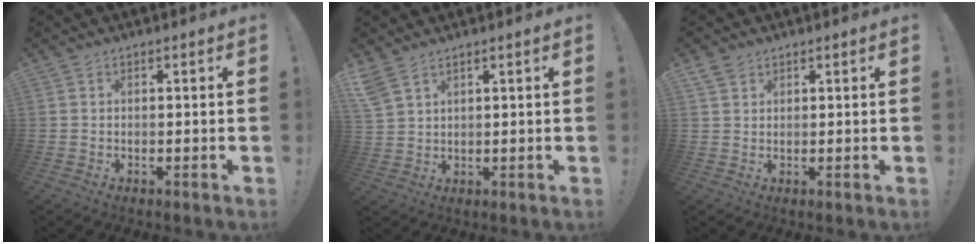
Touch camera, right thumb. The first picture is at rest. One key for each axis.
{"total": 4.8, "fx": 3.6, "fy": 1.9, "fz": 2.7, "tx": -0.058, "ty": -0.010, "tz": 0.073}
{"total": 2.8, "fx": 2.1, "fy": 1.5, "fz": 1.0, "tx": -0.017, "ty": -0.010, "tz": 0.040}